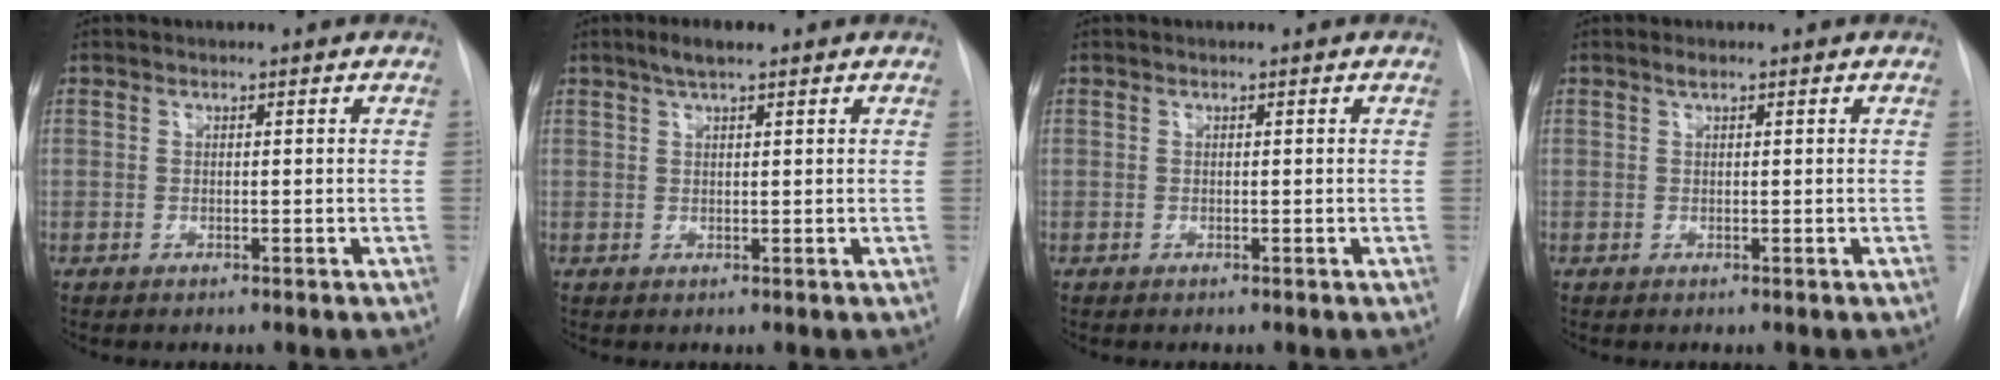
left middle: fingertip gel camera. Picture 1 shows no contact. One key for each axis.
{"total": 3.2, "fx": 2.2, "fy": 0.6, "fz": 2.3, "tx": -0.045, "ty": 0.008, "tz": 0.038}
{"total": 0.0}
{"total": 0.7, "fx": 0.5, "fy": 0.1, "fz": 0.5, "tx": -0.010, "ty": 0.003, "tz": 0.008}